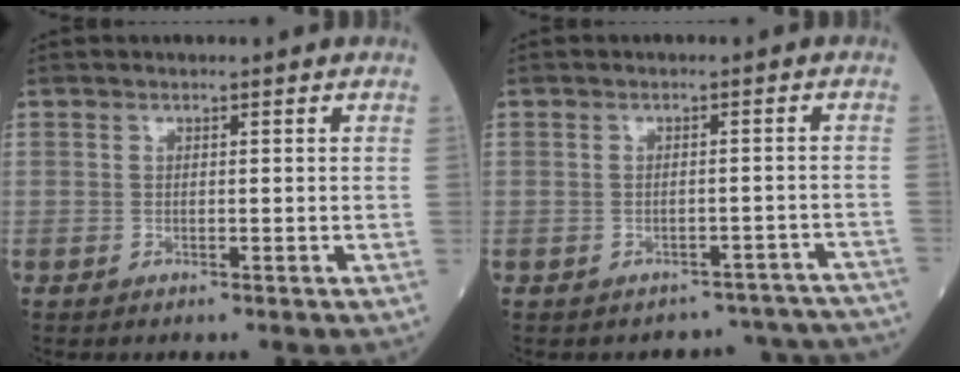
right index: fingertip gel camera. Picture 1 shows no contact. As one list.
[{"total": 9.6, "force": [-8.9, 3.4, -0.6], "torque": [0.028, 0.045, -0.087]}]